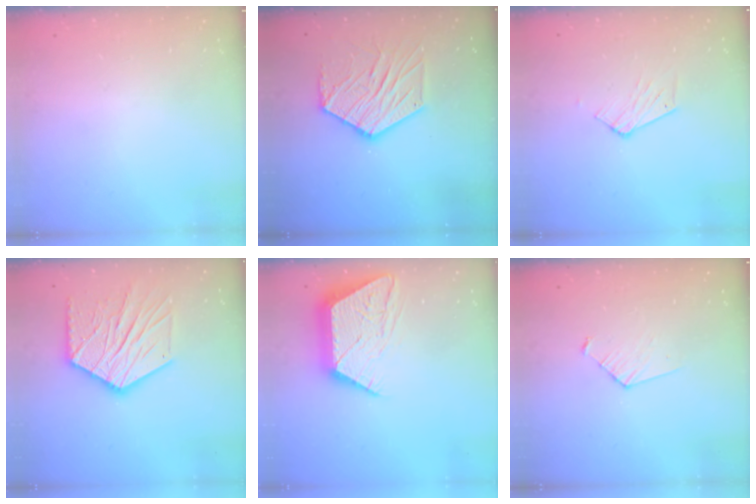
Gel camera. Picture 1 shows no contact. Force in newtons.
{"total": 14.3, "press": 14.2, "slide": 1.3}
{"total": 5.2, "press": 5.2, "slide": 0.4}
{"total": 17.7, "press": 17.6, "slide": 1.4}
{"total": 14.2, "press": 14.2, "slide": 1.1}
{"total": 5.2, "press": 5.2, "slide": 0.3}